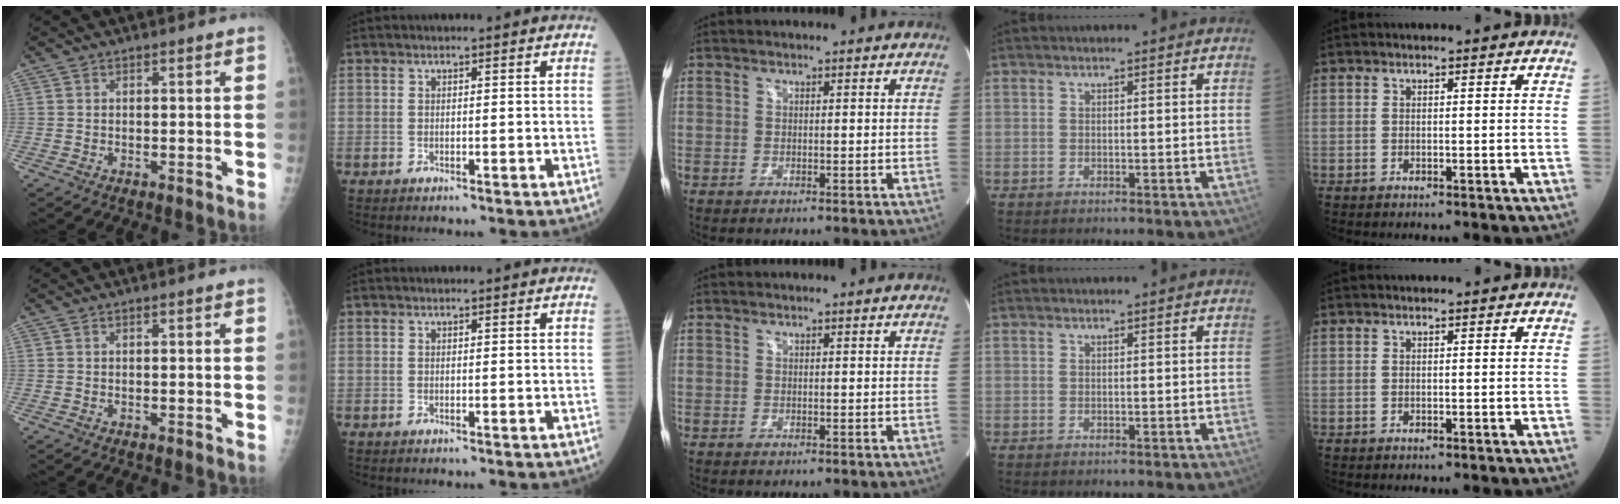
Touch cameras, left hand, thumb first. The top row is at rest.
{"index": {"total": 0.5, "force": [0.5, 0.0, 0.1], "torque": [-0.005, 0.004, 0.009]}}